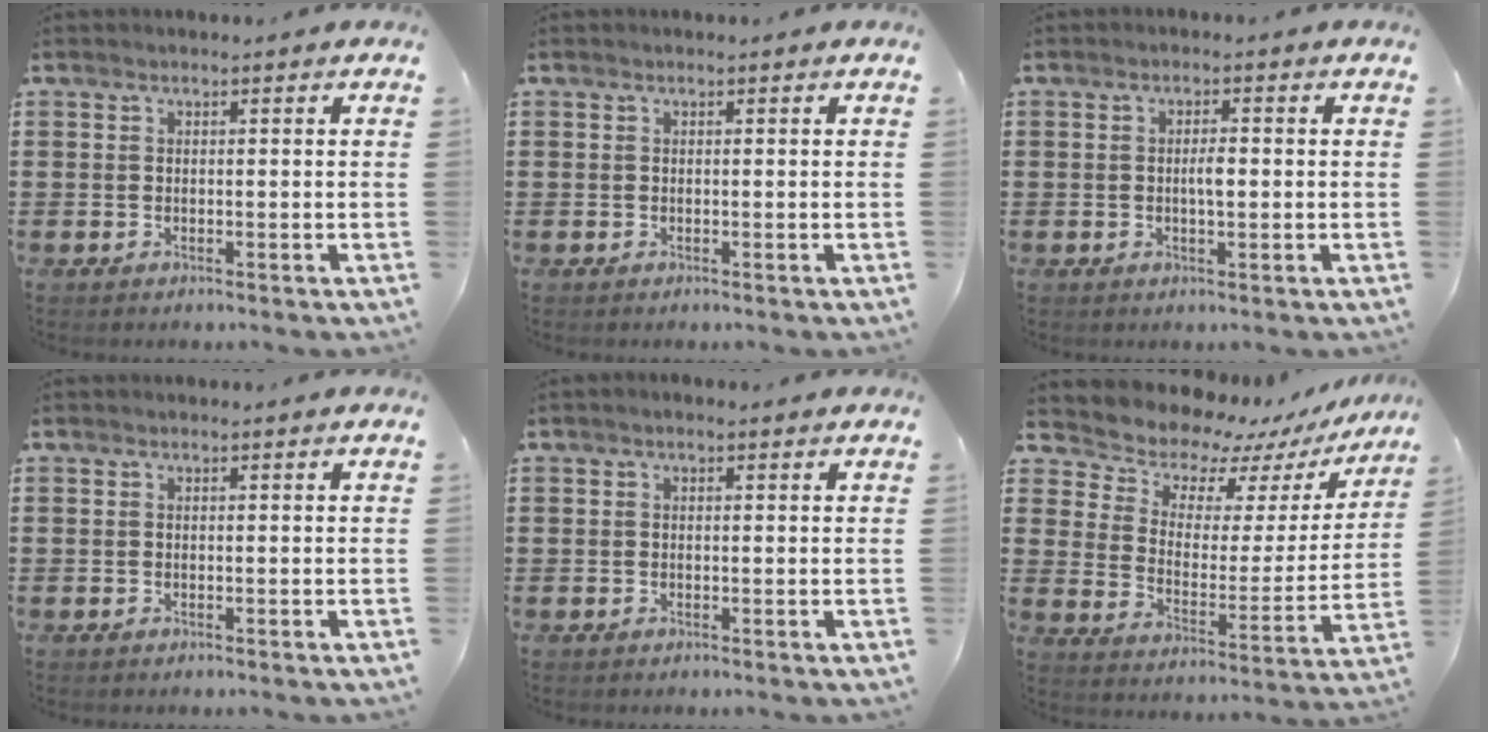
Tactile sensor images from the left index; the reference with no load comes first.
{"total": 0.0}
{"total": 2.3, "force": [-0.1, 0.8, 2.2], "torque": [-0.042, 0.001, -0.003]}
{"total": 0.0}
{"total": 0.5, "force": [0.1, 0.2, 0.5], "torque": [-0.009, 0.002, 0.001]}
{"total": 6.9, "force": [6.3, 2.7, 0.6], "torque": [-0.051, -0.057, 0.106]}